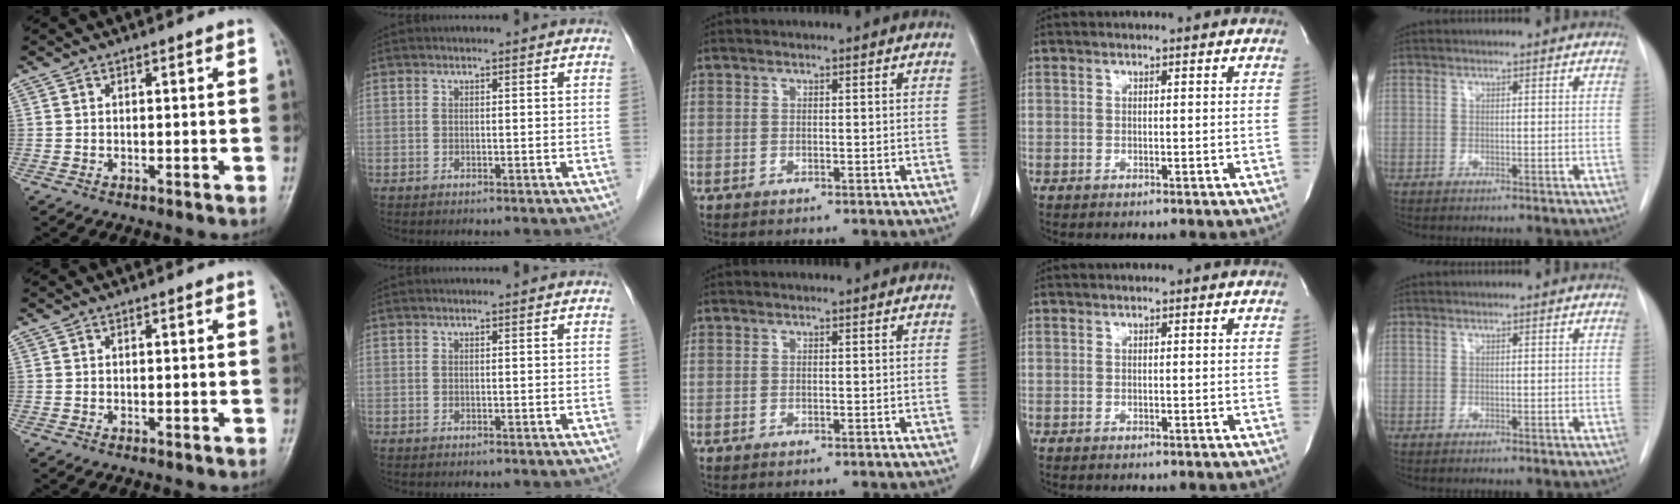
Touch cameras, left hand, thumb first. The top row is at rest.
{}